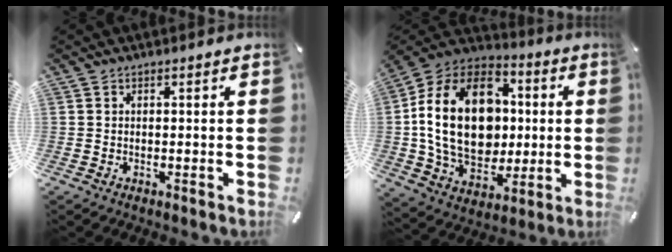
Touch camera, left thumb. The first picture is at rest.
{"total": 24.0, "force": [1.0, 17.7, 16.2], "torque": [-0.321, 0.008, 0.021]}